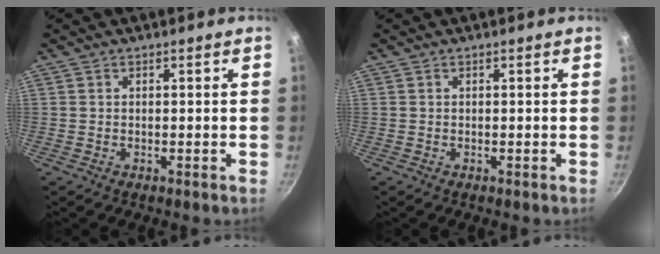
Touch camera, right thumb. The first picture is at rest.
{"total": 0.0}